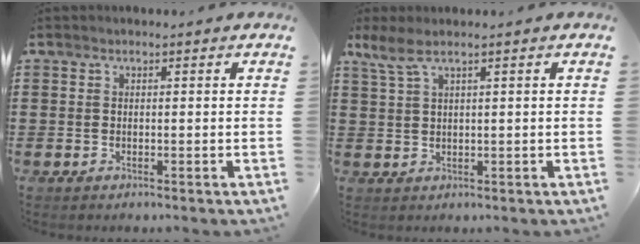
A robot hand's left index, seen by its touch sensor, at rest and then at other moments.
{"total": 2.5, "force": [1.2, 0.3, 2.2], "torque": [-0.055, -0.004, 0.019]}